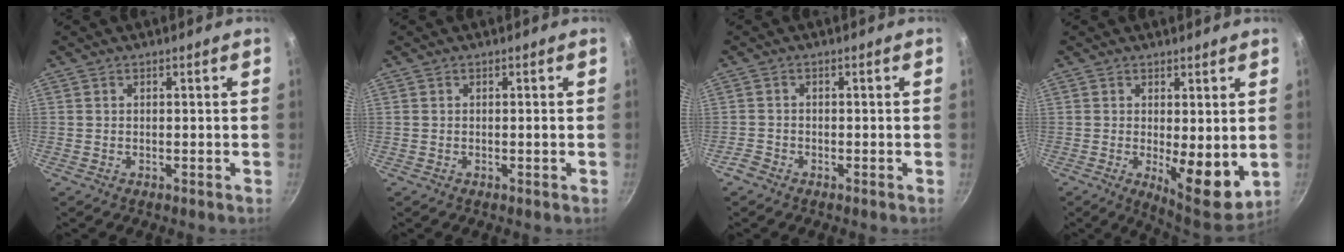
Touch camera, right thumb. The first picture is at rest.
{"total": 0.5, "force": [-0.1, 0.1, 0.5], "torque": [-0.009, 0.000, -0.004]}
{"total": 2.0, "force": [-1.5, 1.2, 0.5], "torque": [-0.013, 0.012, -0.031]}
{"total": 10.0, "force": [-0.6, 3.7, 9.2], "torque": [-0.108, -0.021, 0.004]}